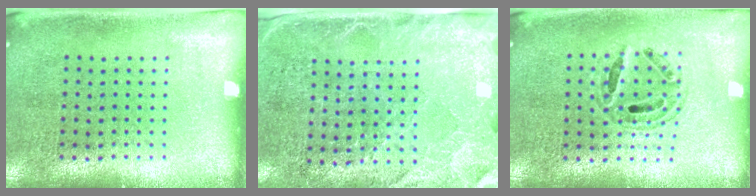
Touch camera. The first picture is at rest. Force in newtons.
{"total": 2.8, "press": 2.4, "slide": 1.3}
{"total": 0.7, "press": 0.7, "slide": 0.2}